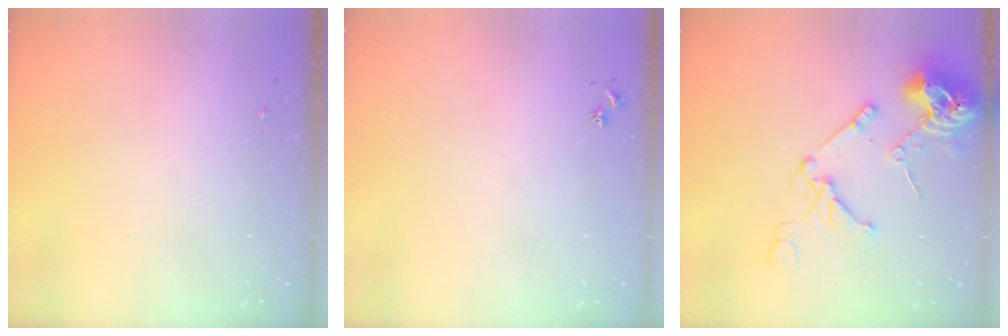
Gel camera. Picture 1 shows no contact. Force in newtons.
{"total": 3.0, "press": 2.9, "slide": 0.4}
{"total": 15.7, "press": 15.6, "slide": 2.0}